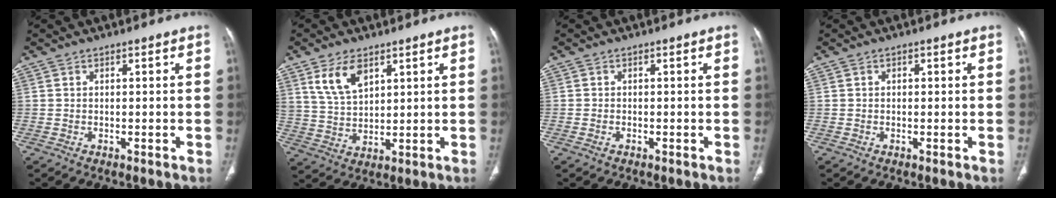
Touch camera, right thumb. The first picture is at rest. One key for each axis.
{"total": 8.1, "fx": 4.5, "fy": 4.4, "fz": 5.2, "tx": -0.088, "ty": -0.020, "tz": 0.095}
{"total": 0.7, "fx": -0.3, "fy": 0.5, "fz": 0.4, "tx": -0.012, "ty": 0.003, "tz": -0.005}
{"total": 0.5, "fx": 0.1, "fy": 0.4, "fz": 0.3, "tx": -0.002, "ty": 0.001, "tz": 0.000}